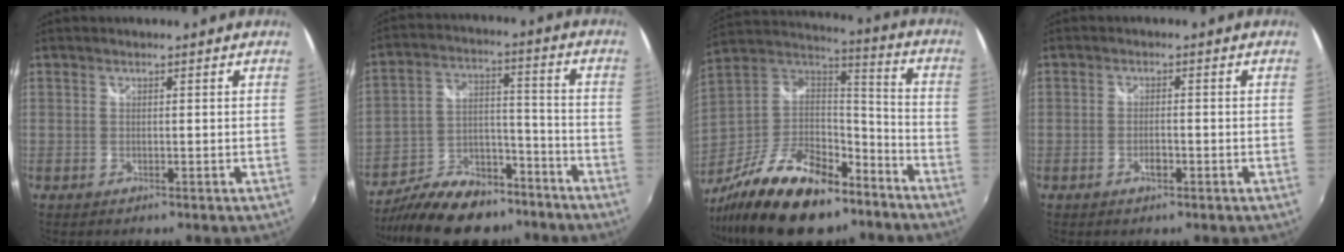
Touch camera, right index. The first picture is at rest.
{"total": 19.4, "force": [-14.8, 8.9, 8.8], "torque": [-0.180, 0.018, -0.224]}
{"total": 28.5, "force": [-19.2, 12.4, 17.2], "torque": [-0.342, -0.013, -0.308]}
{"total": 2.2, "force": [-1.1, 0.9, 1.7], "torque": [-0.033, -0.001, -0.020]}